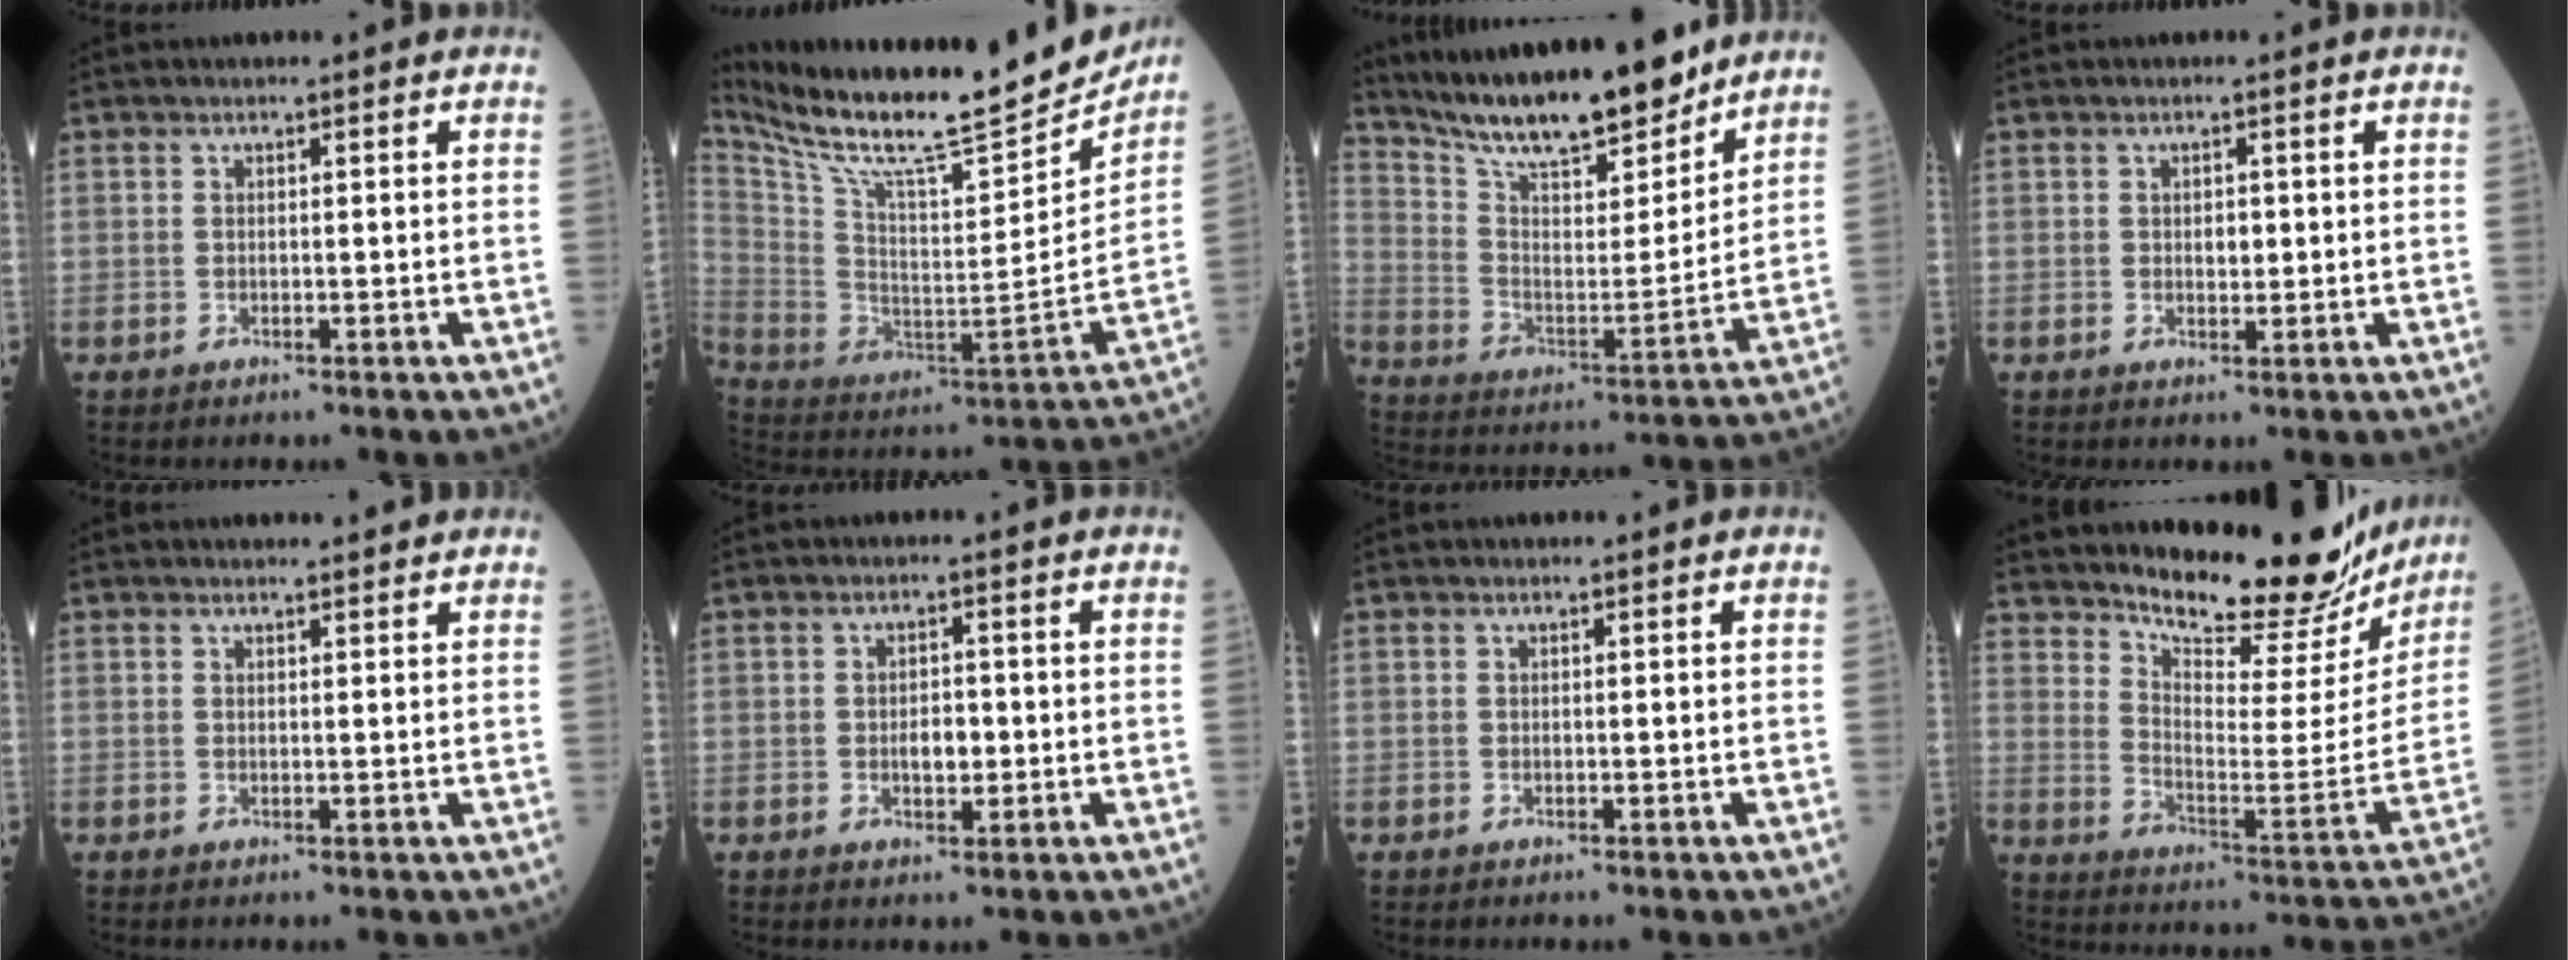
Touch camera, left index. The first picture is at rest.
{"total": 27.1, "force": [24.0, 4.2, 11.9], "torque": [-0.233, -0.057, 0.369]}
{"total": 19.0, "force": [16.5, 3.0, 8.9], "torque": [-0.156, -0.010, 0.279]}
{"total": 1.6, "force": [0.2, 0.9, 1.3], "torque": [-0.021, 0.000, 0.005]}
{"total": 3.2, "force": [3.1, 0.4, 0.6], "torque": [-0.014, 0.007, 0.035]}
{"total": 2.7, "force": [-0.3, 1.4, 2.2], "torque": [-0.038, 0.002, -0.003]}
{"total": 0.0}
{"total": 20.8, "force": [19.2, 4.4, 6.7], "torque": [-0.097, -0.071, 0.256]}